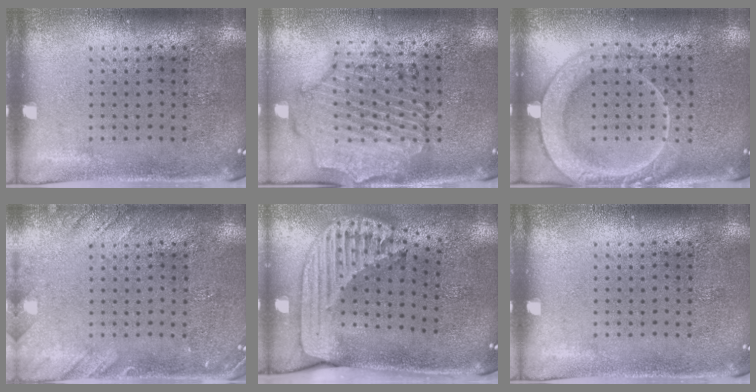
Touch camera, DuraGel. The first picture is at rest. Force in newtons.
{"total": 1.6, "press": 1.6, "slide": 0.3}
{"total": 2.0, "press": 1.9, "slide": 0.3}
{"total": 1.8, "press": 1.8, "slide": 0.1}
{"total": 2.5, "press": 1.8, "slide": 1.8}
{"total": 0.0}